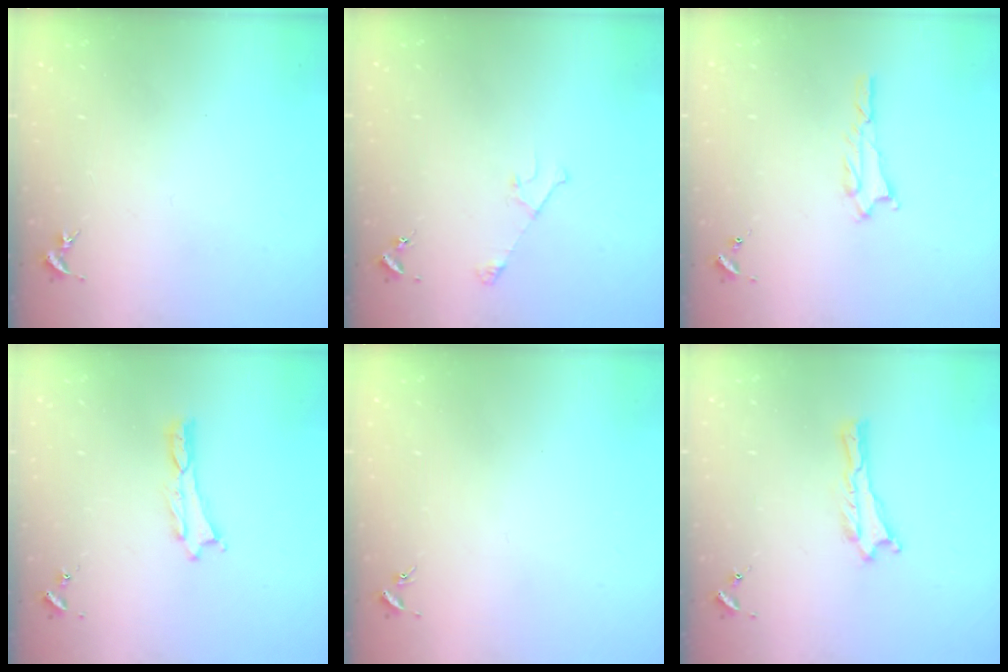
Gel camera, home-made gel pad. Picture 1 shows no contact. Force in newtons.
{"total": 2.9, "press": 2.9, "slide": 0.3}
{"total": 1.8, "press": 1.8, "slide": 0.2}
{"total": 0.0}
{"total": 0.0}
{"total": 0.0}